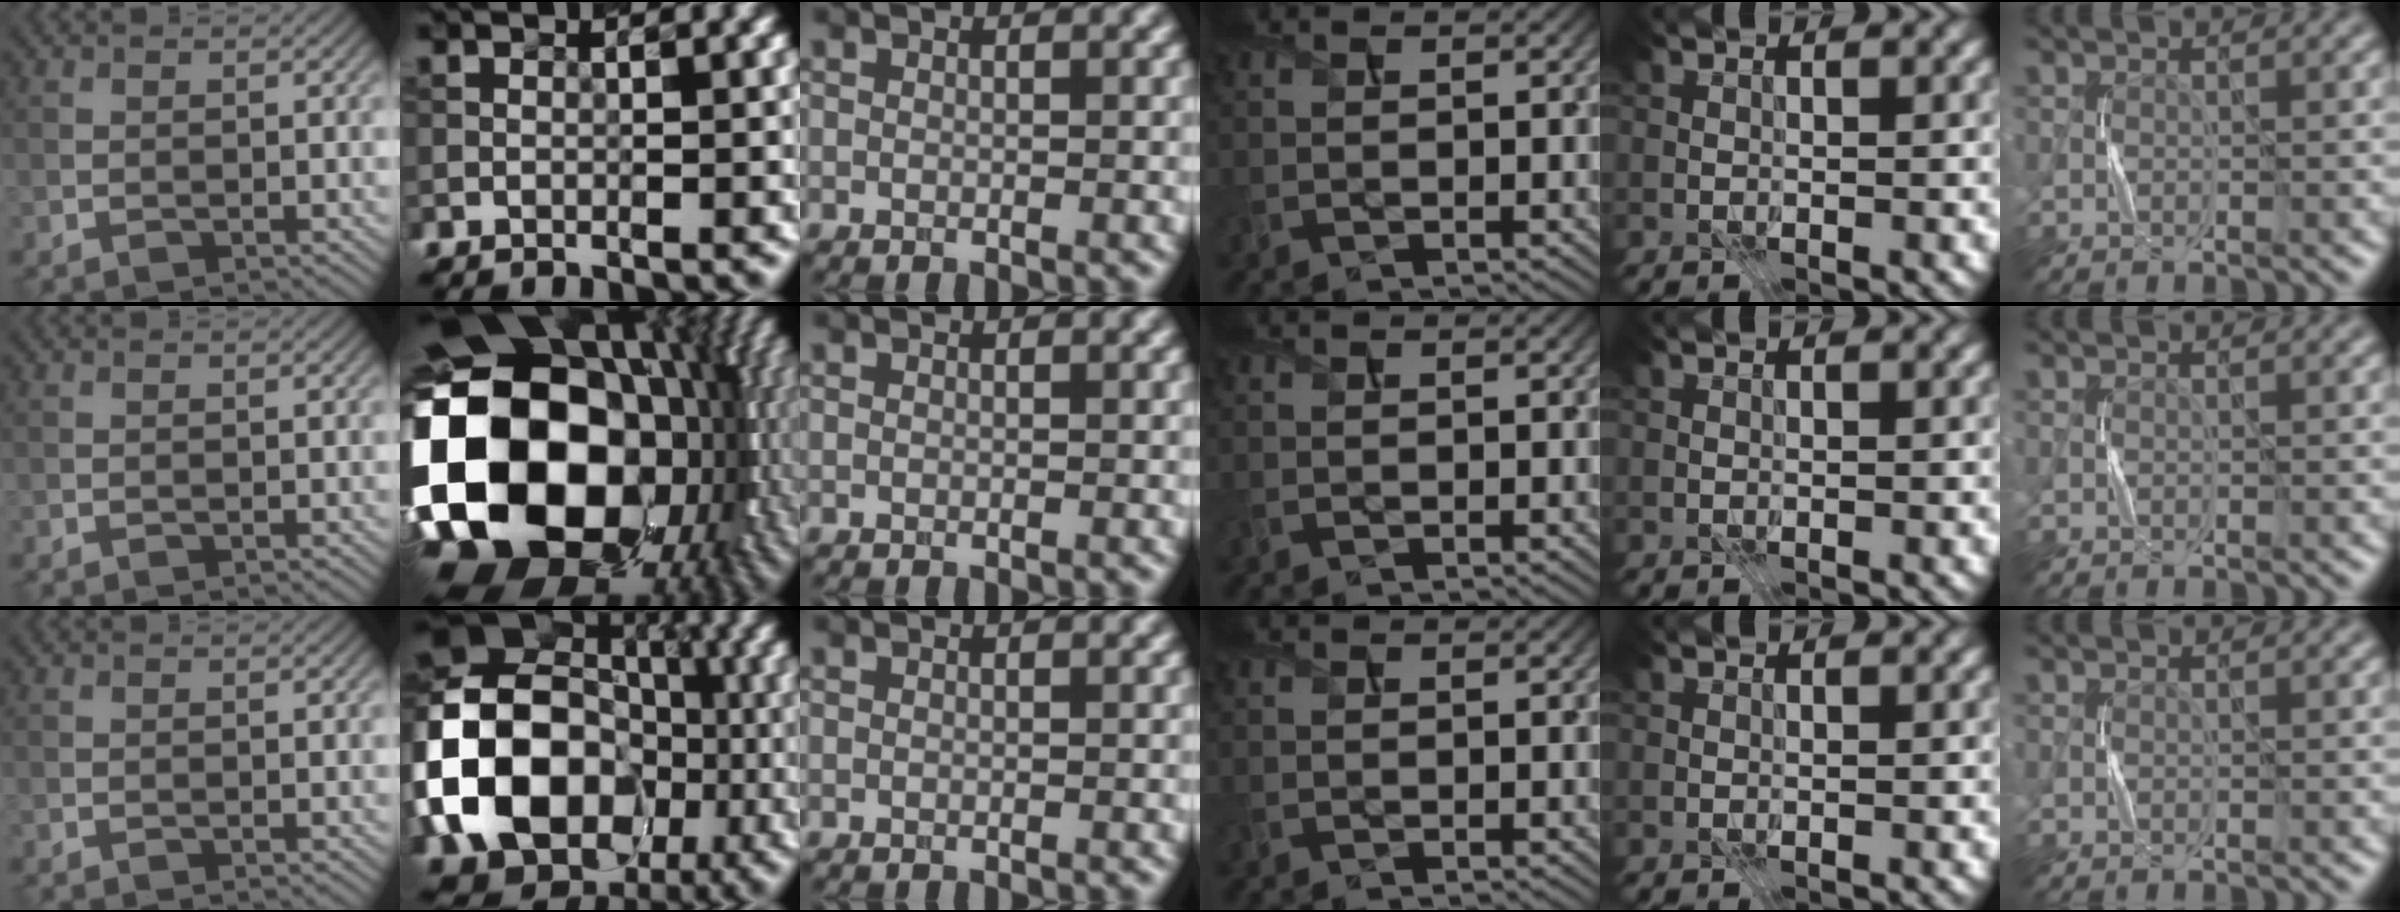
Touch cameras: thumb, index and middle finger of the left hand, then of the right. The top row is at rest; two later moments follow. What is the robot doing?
{"motion": "press", "object": "sticker"}